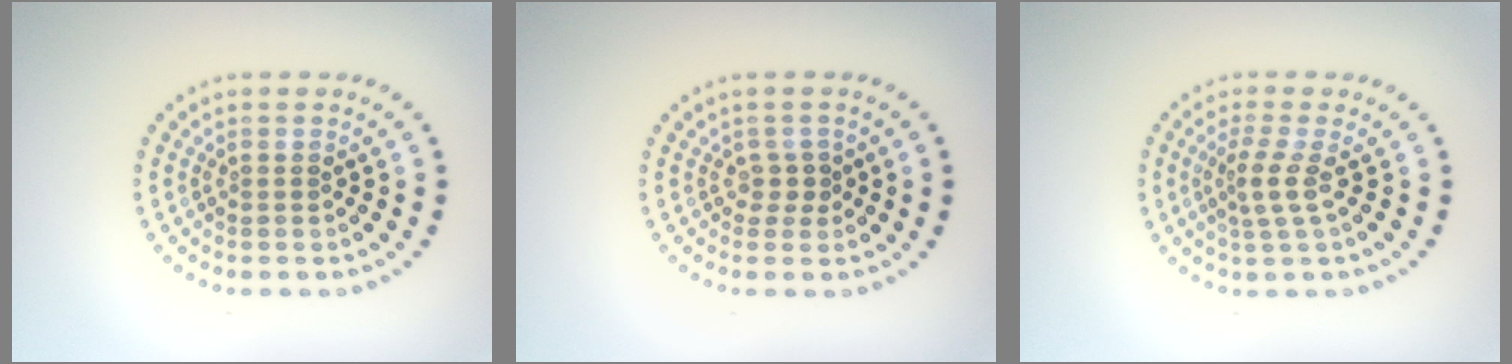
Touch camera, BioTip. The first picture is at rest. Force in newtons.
{"total": 1.4, "press": 0.9, "slide": 1.0}
{"total": 2.3, "press": 1.6, "slide": 1.6}